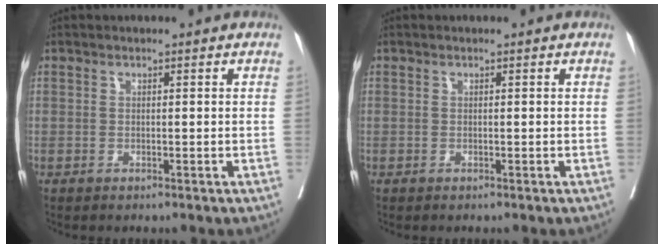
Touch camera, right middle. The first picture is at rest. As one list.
[{"total": 0.0}]